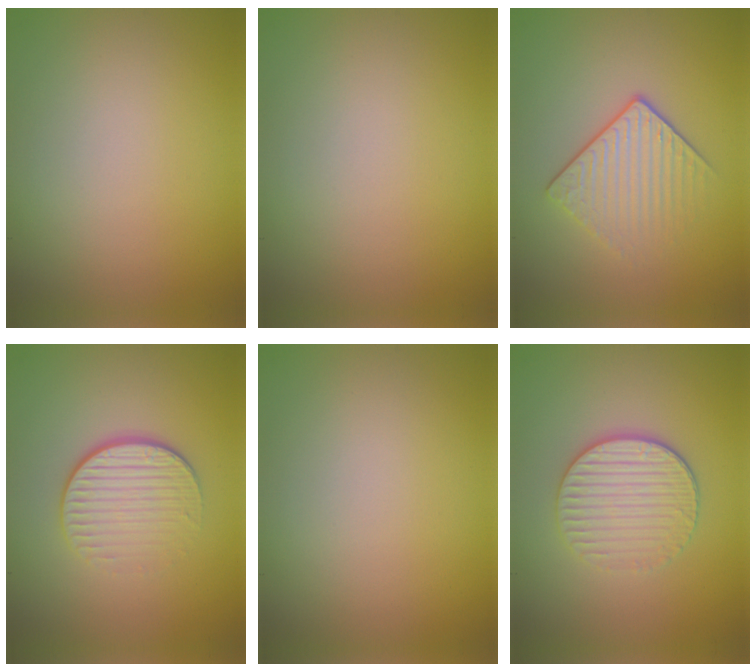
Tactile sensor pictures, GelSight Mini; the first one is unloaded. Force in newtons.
{"total": 0.0}
{"total": 3.7, "press": 2.8, "slide": 2.4}
{"total": 4.2, "press": 2.8, "slide": 3.2}
{"total": 0.0}
{"total": 3.8, "press": 3.4, "slide": 1.9}